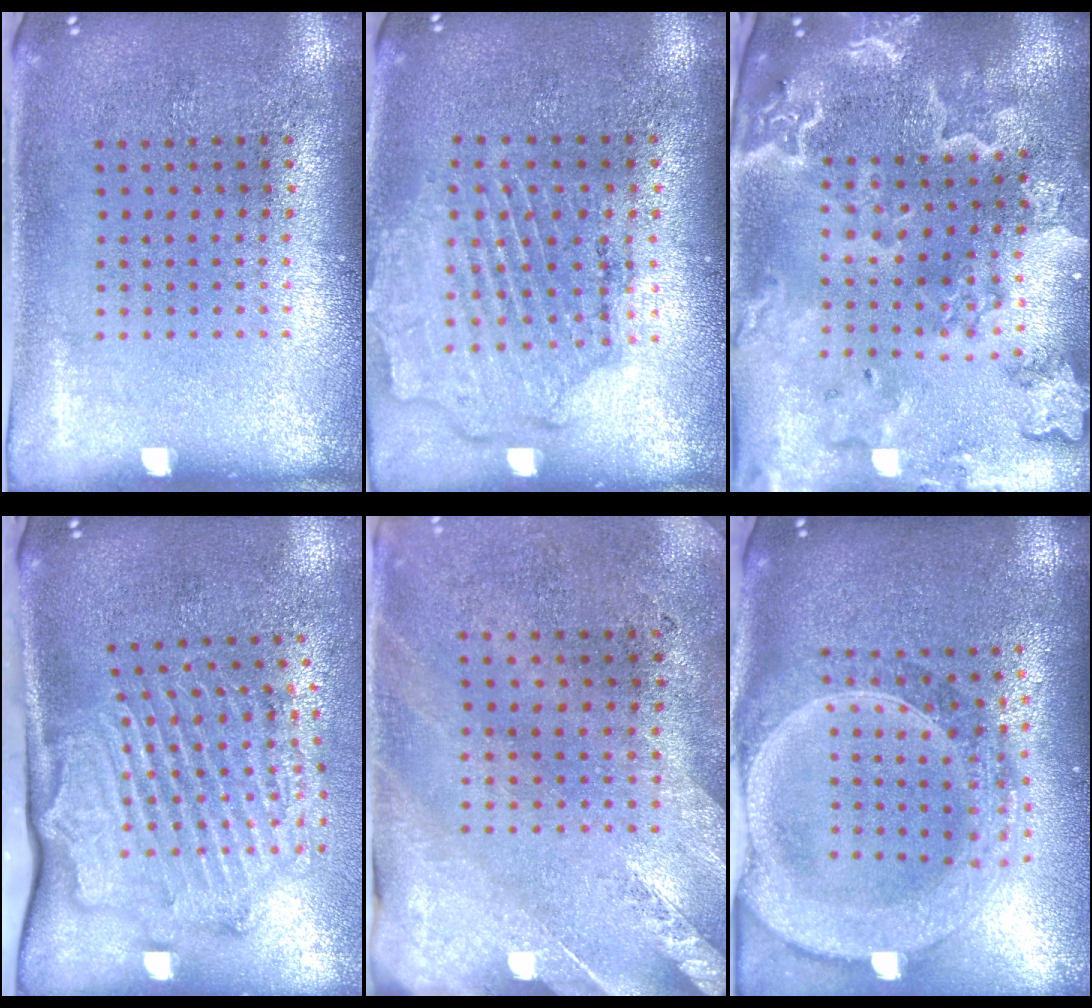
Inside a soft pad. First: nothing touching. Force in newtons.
{"total": 1.8, "press": 1.7, "slide": 0.6}
{"total": 3.9, "press": 3.3, "slide": 2.0}
{"total": 2.3, "press": 2.1, "slide": 0.7}
{"total": 2.4, "press": 2.1, "slide": 1.3}
{"total": 2.9, "press": 2.5, "slide": 1.4}